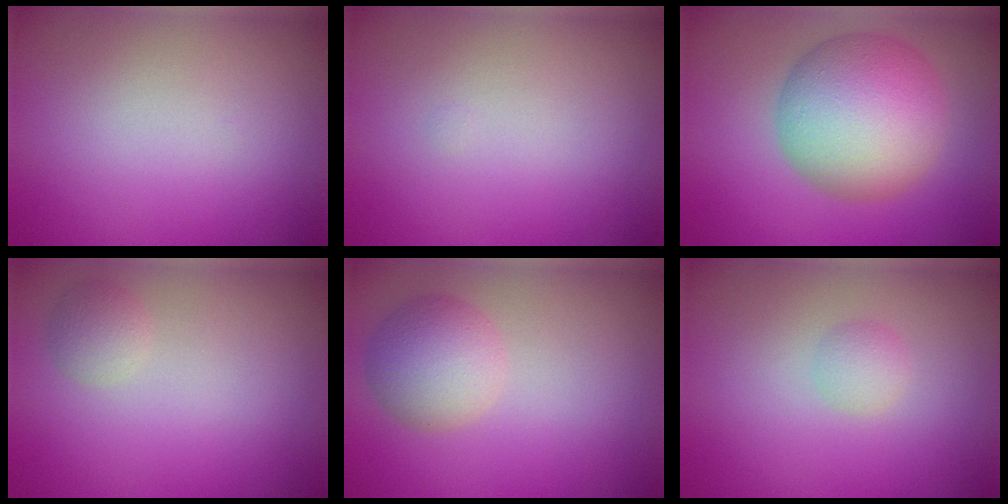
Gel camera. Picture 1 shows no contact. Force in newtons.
{"total": 0.0}
{"total": 9.1, "press": 9.1, "slide": 0.3}
{"total": 1.3, "press": 1.3, "slide": 0.0}
{"total": 2.8, "press": 2.8, "slide": 0.3}
{"total": 1.2, "press": 1.2, "slide": 0.0}